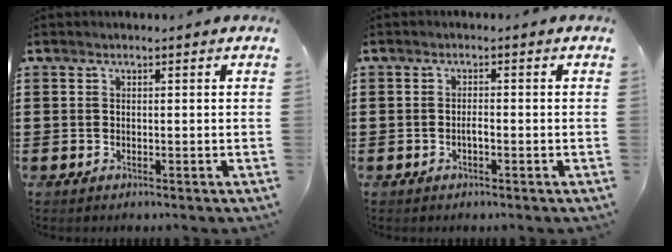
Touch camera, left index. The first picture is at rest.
{"total": 1.2, "force": [-0.5, 0.3, 1.1], "torque": [-0.023, -0.001, -0.007]}